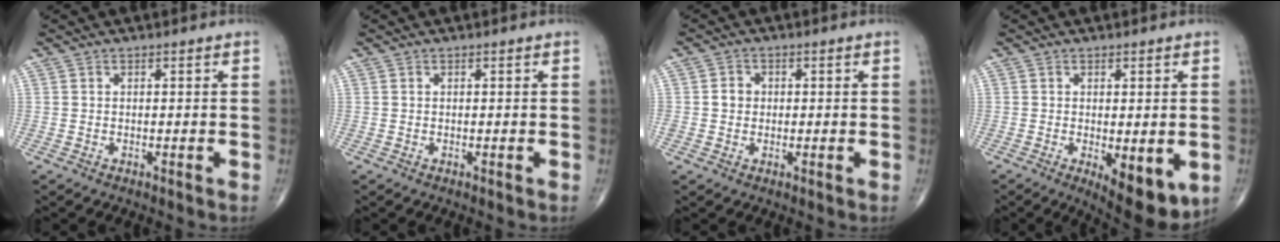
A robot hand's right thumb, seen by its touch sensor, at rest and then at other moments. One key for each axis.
{"total": 0.0}
{"total": 2.7, "fx": 0.1, "fy": 2.5, "fz": 1.1, "tx": -0.004, "ty": 0.005, "tz": -0.001}
{"total": 9.8, "fx": -3.0, "fy": 3.8, "fz": 8.5, "tx": -0.106, "ty": -0.021, "tz": -0.034}